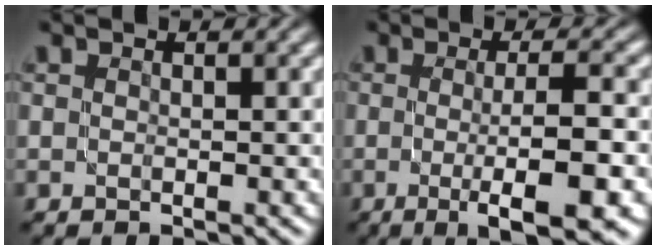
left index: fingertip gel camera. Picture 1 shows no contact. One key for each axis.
{"total": 8.0, "fx": -1.9, "fy": 1.7, "fz": 7.6, "tx": -0.097, "ty": -0.006, "tz": -0.027}